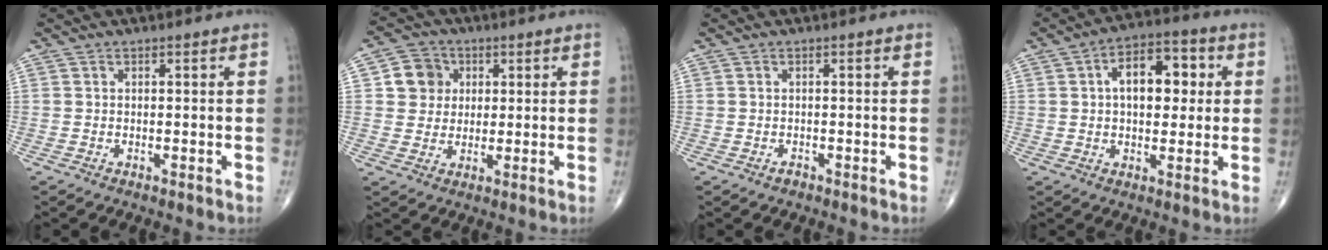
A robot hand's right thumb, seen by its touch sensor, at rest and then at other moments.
{"total": 6.8, "force": [1.6, 6.2, 2.1], "torque": [-0.003, 0.001, 0.022]}
{"total": 0.8, "force": [-0.6, 0.5, 0.3], "torque": [-0.003, 0.000, -0.011]}
{"total": 11.5, "force": [2.2, 6.7, 9.1], "torque": [-0.105, 0.017, 0.029]}